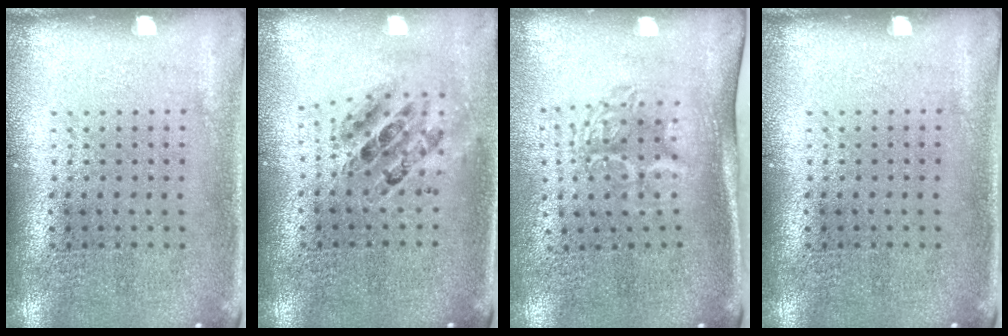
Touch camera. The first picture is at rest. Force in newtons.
{"total": 0.6, "press": 0.6, "slide": 0.1}
{"total": 1.7, "press": 1.3, "slide": 1.1}
{"total": 0.0}